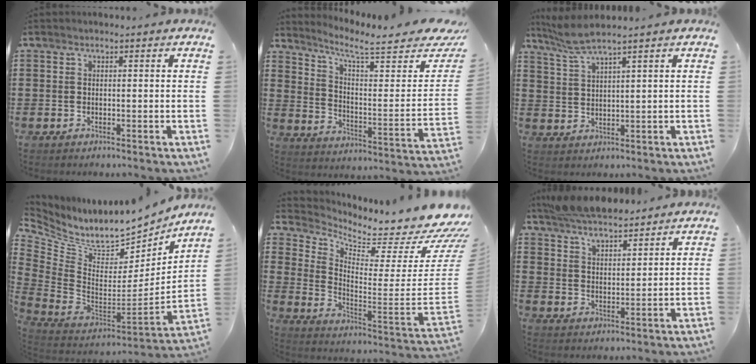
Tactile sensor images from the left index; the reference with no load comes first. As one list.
[{"total": 7.2, "force": [5.9, 1.1, 3.9], "torque": [-0.089, -0.046, 0.093]}, {"total": 4.5, "force": [3.6, 0.0, 2.8], "torque": [-0.063, -0.007, 0.064]}, {"total": 8.9, "force": [7.9, 2.3, 3.4], "torque": [-0.104, -0.078, 0.135]}, {"total": 5.9, "force": [5.3, 0.9, 2.4], "torque": [-0.056, -0.073, 0.079]}, {"total": 7.1, "force": [6.6, 1.8, 2.0], "torque": [-0.062, -0.010, 0.125]}]